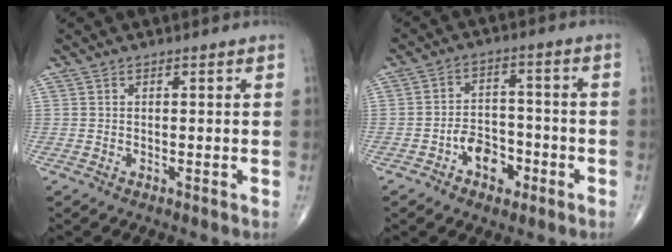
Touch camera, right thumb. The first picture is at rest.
{"total": 7.3, "force": [-3.4, 4.8, 4.3], "torque": [-0.042, 0.034, -0.057]}